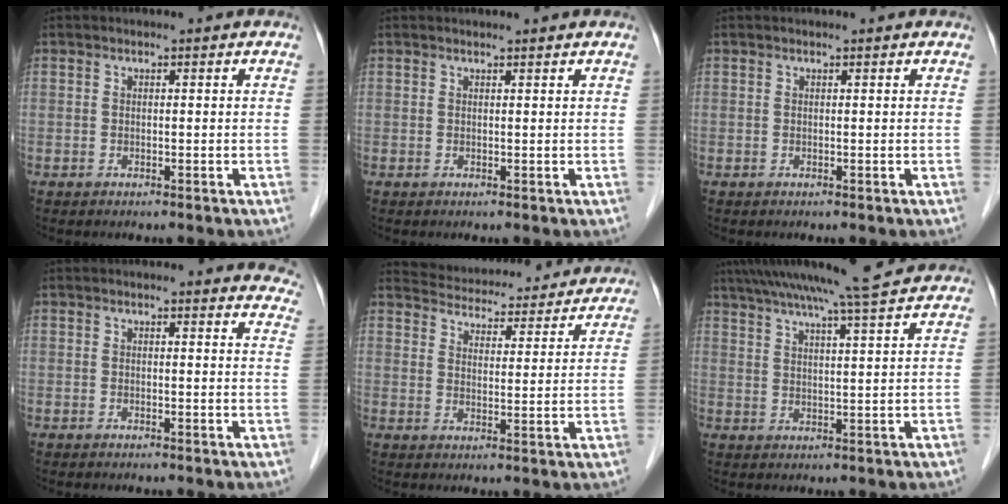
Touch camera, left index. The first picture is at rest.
{"total": 1.7, "force": [1.6, -0.2, 0.3], "torque": [-0.008, 0.006, 0.024]}
{"total": 0.8, "force": [0.8, 0.0, 0.1], "torque": [-0.008, 0.007, 0.011]}
{"total": 9.7, "force": [9.3, 2.1, 1.3], "torque": [0.028, -0.027, 0.060]}
{"total": 19.7, "force": [18.7, 4.5, 4.3], "torque": [-0.061, 0.004, 0.239]}
{"total": 12.9, "force": [11.2, -0.6, 6.4], "torque": [-0.112, 0.023, 0.155]}